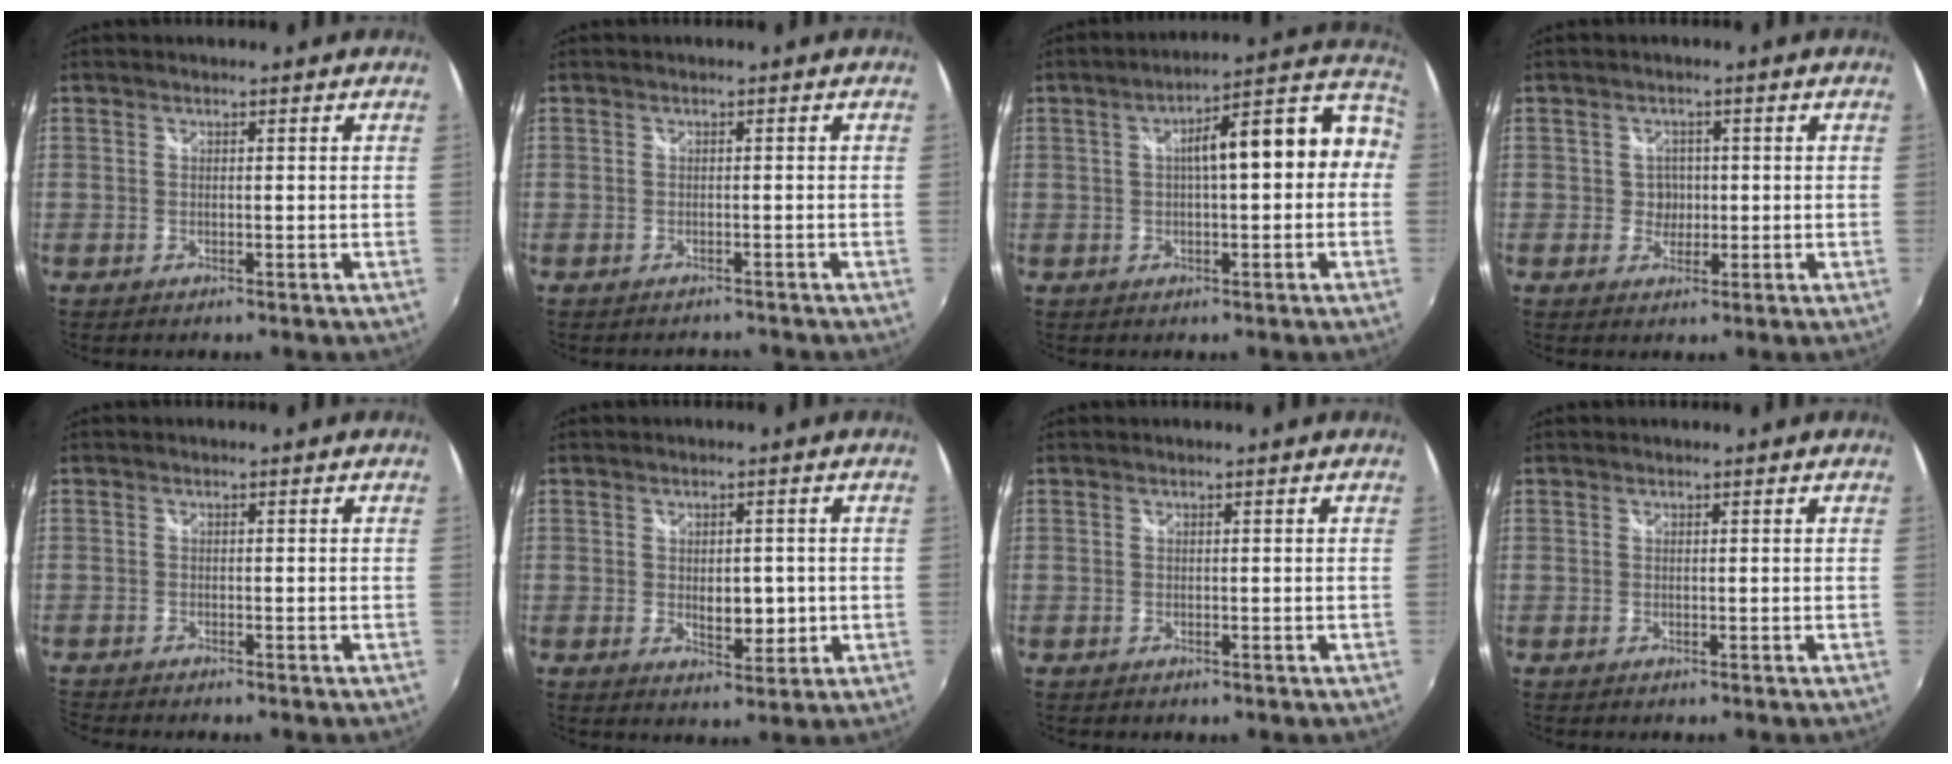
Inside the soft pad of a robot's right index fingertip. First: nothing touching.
{"total": 2.4, "force": [-2.3, 0.3, 0.5], "torque": [-0.014, -0.012, -0.031]}
{"total": 12.5, "force": [0.2, 3.3, 12.0], "torque": [-0.163, 0.050, 0.009]}
{"total": 2.2, "force": [-0.1, 2.2, 0.3], "torque": [-0.002, 0.006, -0.001]}
{"total": 2.6, "force": [-2.5, -0.2, 0.6], "torque": [-0.024, -0.017, -0.051]}
{"total": 4.8, "force": [-0.4, 2.7, 4.0], "torque": [-0.061, -0.005, 0.002]}
{"total": 0.0}
{"total": 0.0}